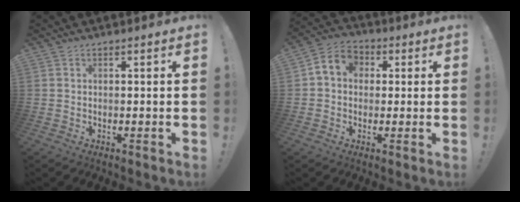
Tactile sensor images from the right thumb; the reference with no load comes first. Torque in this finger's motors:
{"motor_torque": [0.26, 0.56, 0.67, -0.24, 0.00]}